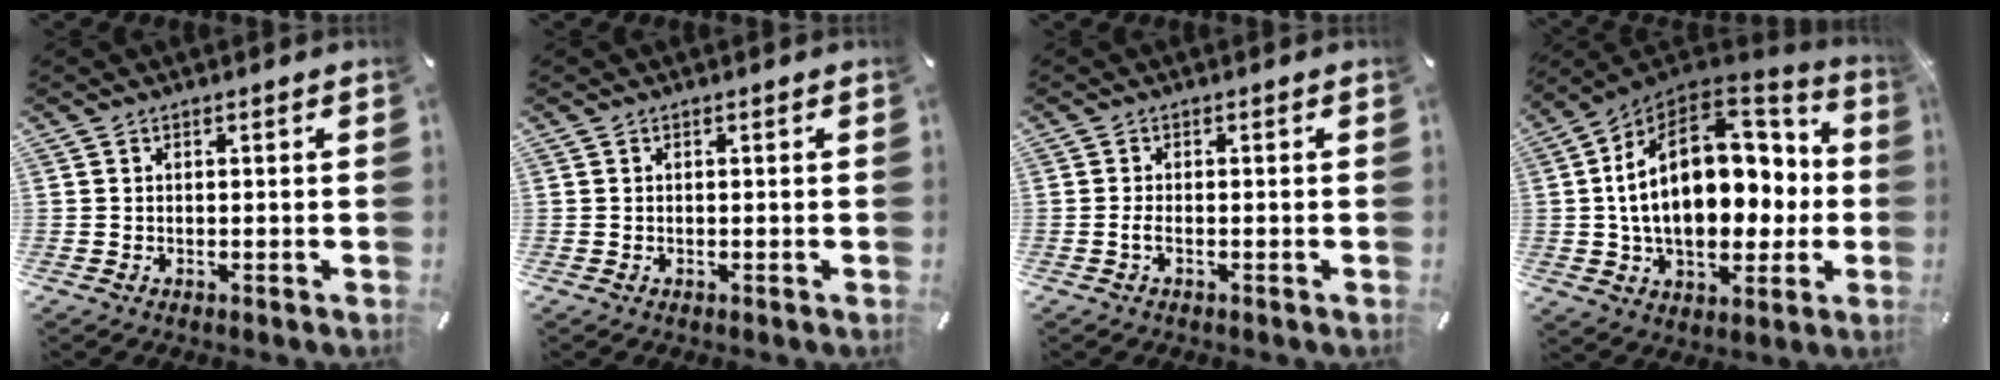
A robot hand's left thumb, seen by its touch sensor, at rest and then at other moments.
{"total": 0.0}
{"total": 1.8, "force": [-0.7, 0.7, 1.6], "torque": [-0.035, -0.001, -0.015]}
{"total": 25.6, "force": [2.4, 16.5, 19.4], "torque": [-0.337, -0.007, 0.049]}